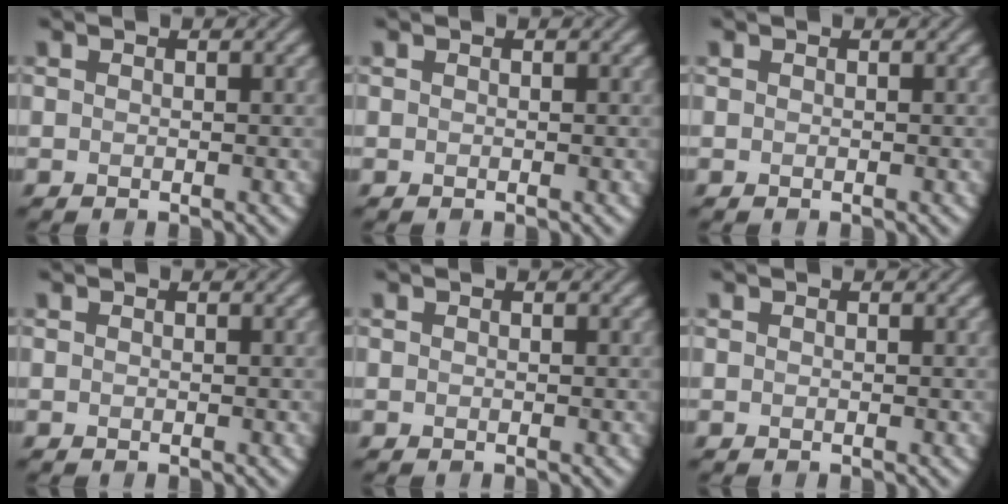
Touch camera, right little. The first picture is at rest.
{"total": 0.0}
{"total": 0.0}
{"total": 0.0}
{"total": 0.0}
{"total": 0.0}